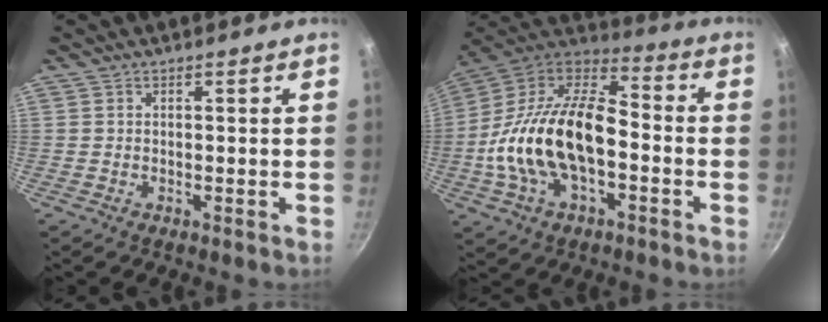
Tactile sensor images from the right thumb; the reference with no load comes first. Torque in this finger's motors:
{"motor_torque": [0.50, 1.23, 1.50, -1.27, 0.49]}